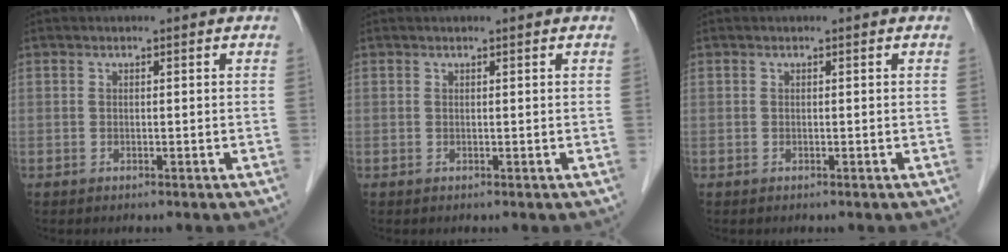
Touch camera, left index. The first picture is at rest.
{"total": 0.7, "force": [0.6, -0.1, 0.4], "torque": [-0.008, 0.004, 0.013]}
{"total": 0.0}